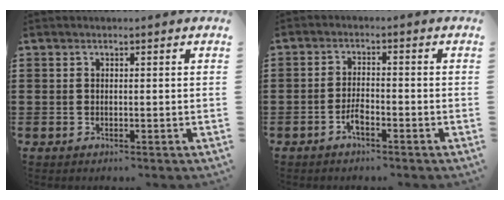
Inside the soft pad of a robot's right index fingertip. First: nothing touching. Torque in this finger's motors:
{"motor_torque": [-0.26, 0.87, 0.02, 0.02]}